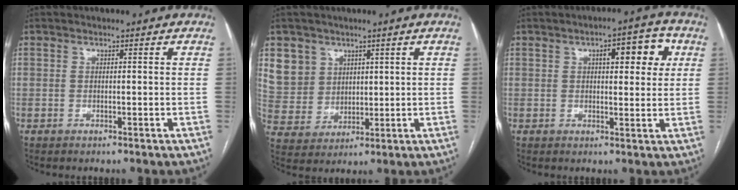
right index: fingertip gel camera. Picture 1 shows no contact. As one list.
[{"total": 8.2, "force": [4.3, 7.0, 0.8], "torque": [-0.020, 0.014, 0.101]}, {"total": 7.0, "force": [2.4, 2.4, 6.1], "torque": [-0.076, 0.017, 0.028]}]